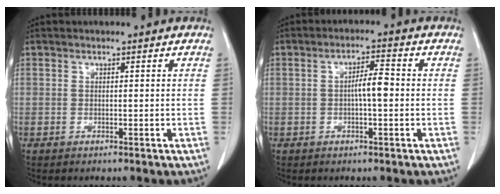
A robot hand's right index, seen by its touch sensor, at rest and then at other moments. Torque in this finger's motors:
{"motor_torque": [0.72, -0.15, 0.45, 0.10]}